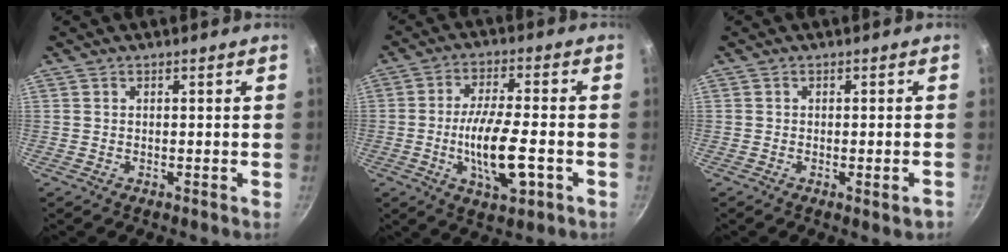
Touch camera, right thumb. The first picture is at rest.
{"total": 12.3, "force": [-3.4, 3.9, 11.2], "torque": [-0.197, 0.010, -0.062]}
{"total": 2.5, "force": [-1.2, 0.5, 2.1], "torque": [-0.022, 0.001, -0.016]}